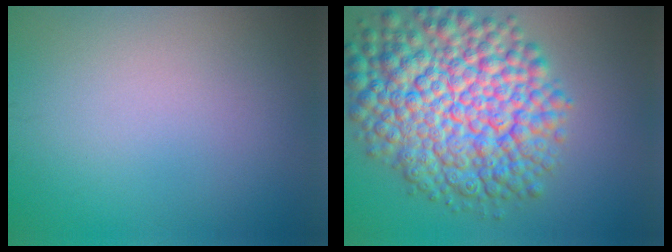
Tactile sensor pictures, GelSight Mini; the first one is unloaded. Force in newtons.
{"total": 12.8, "press": 12.8, "slide": 0.4}